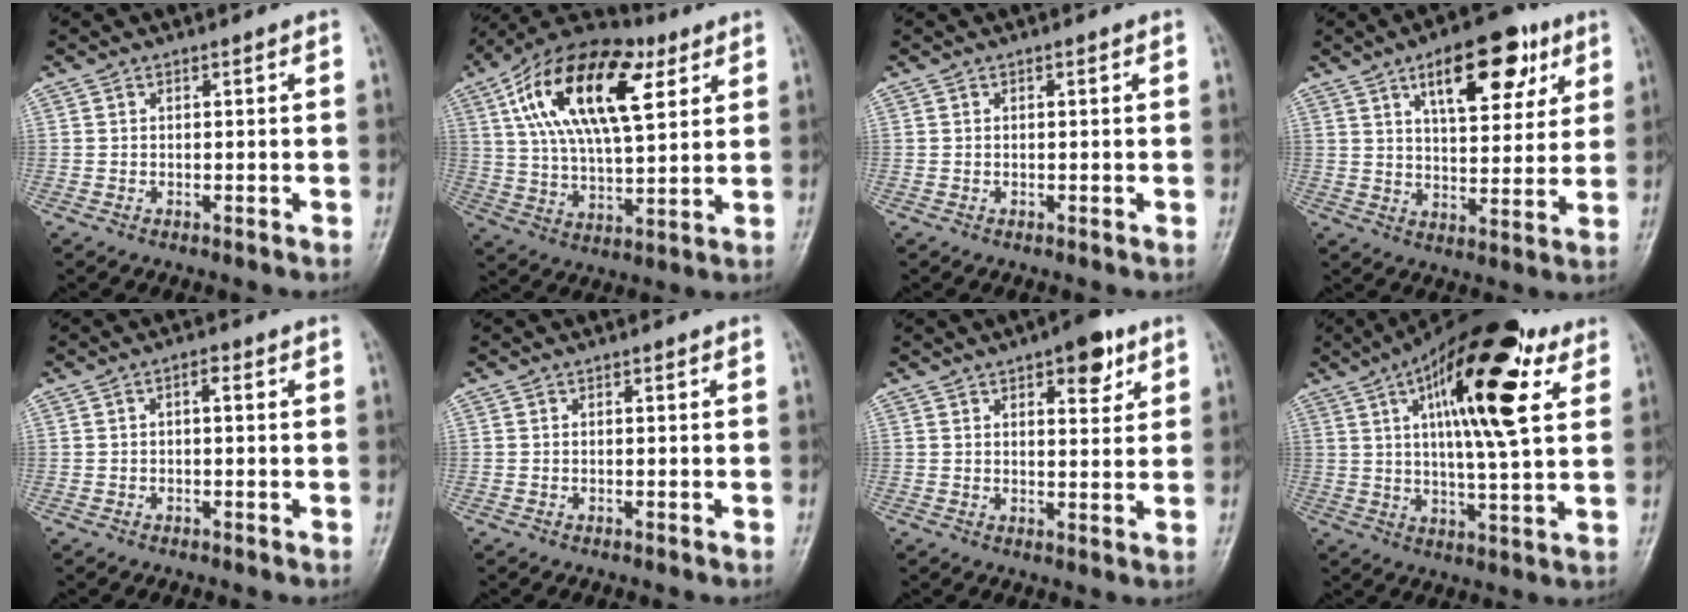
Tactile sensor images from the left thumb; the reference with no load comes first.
{"total": 22.8, "force": [8.8, 10.5, 18.2], "torque": [-0.307, -0.003, 0.148]}
{"total": 0.0}
{"total": 15.9, "force": [7.8, 7.3, 11.8], "torque": [-0.130, -0.020, 0.115]}
{"total": 1.7, "force": [0.3, 0.8, 1.4], "torque": [-0.020, 0.006, 0.000]}
{"total": 0.0}
{"total": 7.7, "force": [4.2, 3.3, 5.5], "torque": [-0.049, -0.016, 0.052]}
{"total": 21.2, "force": [8.4, 6.6, 18.4], "torque": [-0.268, -0.010, 0.124]}